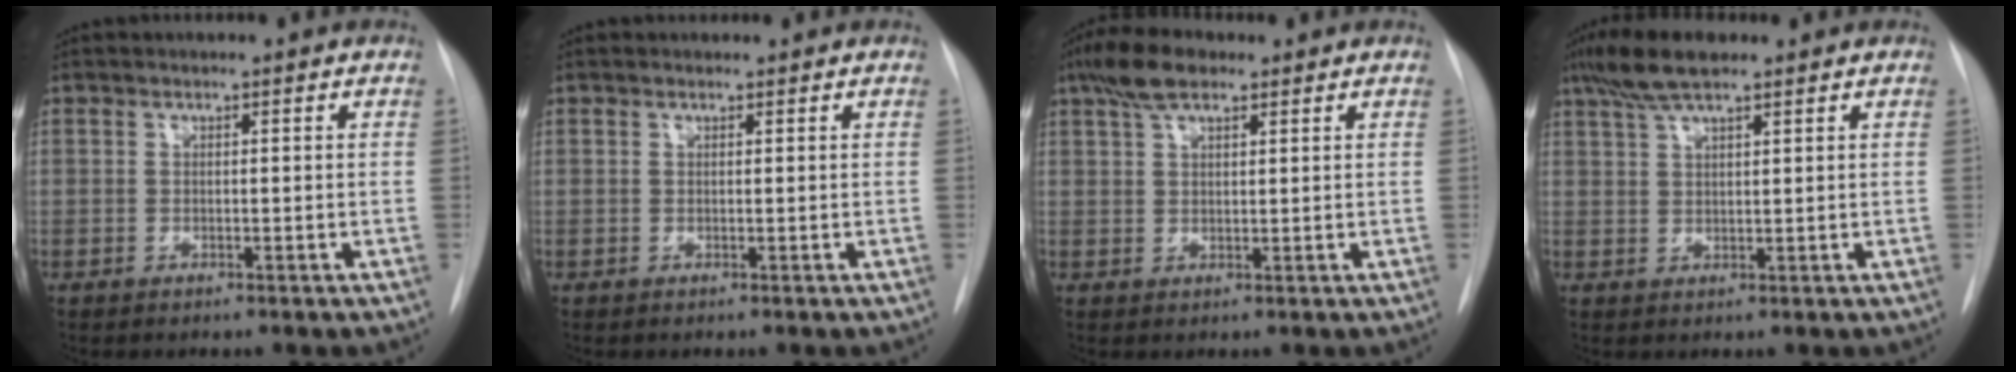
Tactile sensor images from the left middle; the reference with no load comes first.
{"total": 0.5, "force": [0.5, 0.1, -0.1], "torque": [-0.004, 0.007, 0.009]}
{"total": 5.9, "force": [3.9, 2.1, 3.9], "torque": [-0.081, 0.018, 0.071]}
{"total": 6.4, "force": [4.7, 1.2, 4.2], "torque": [-0.090, 0.015, 0.088]}